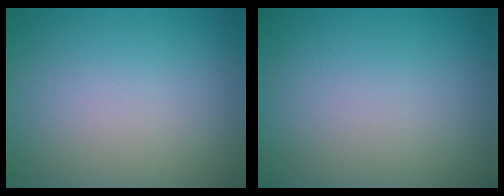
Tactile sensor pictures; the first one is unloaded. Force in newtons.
{"total": 0.0}